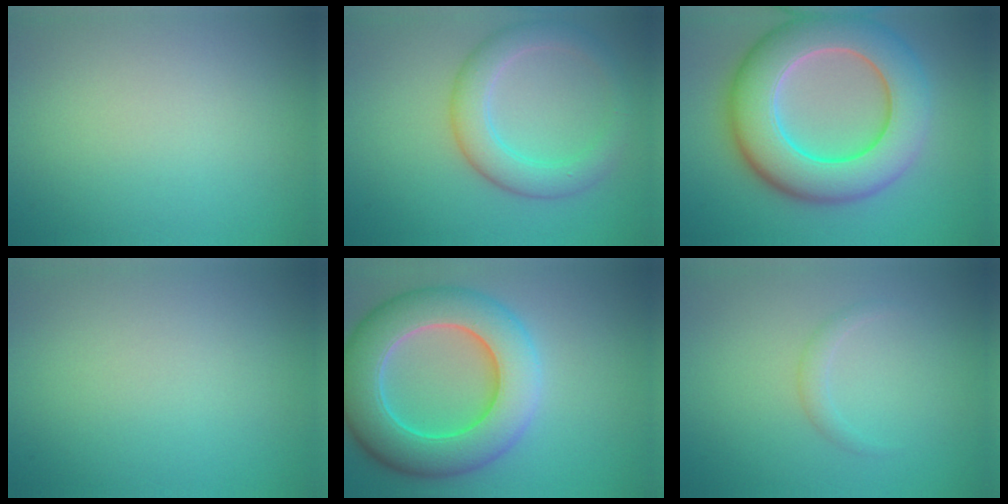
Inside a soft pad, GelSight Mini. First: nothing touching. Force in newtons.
{"total": 4.5, "press": 4.5, "slide": 0.2}
{"total": 11.0, "press": 10.9, "slide": 0.4}
{"total": 0.0}
{"total": 10.1, "press": 10.1, "slide": 0.8}
{"total": 1.1, "press": 1.1, "slide": 0.1}